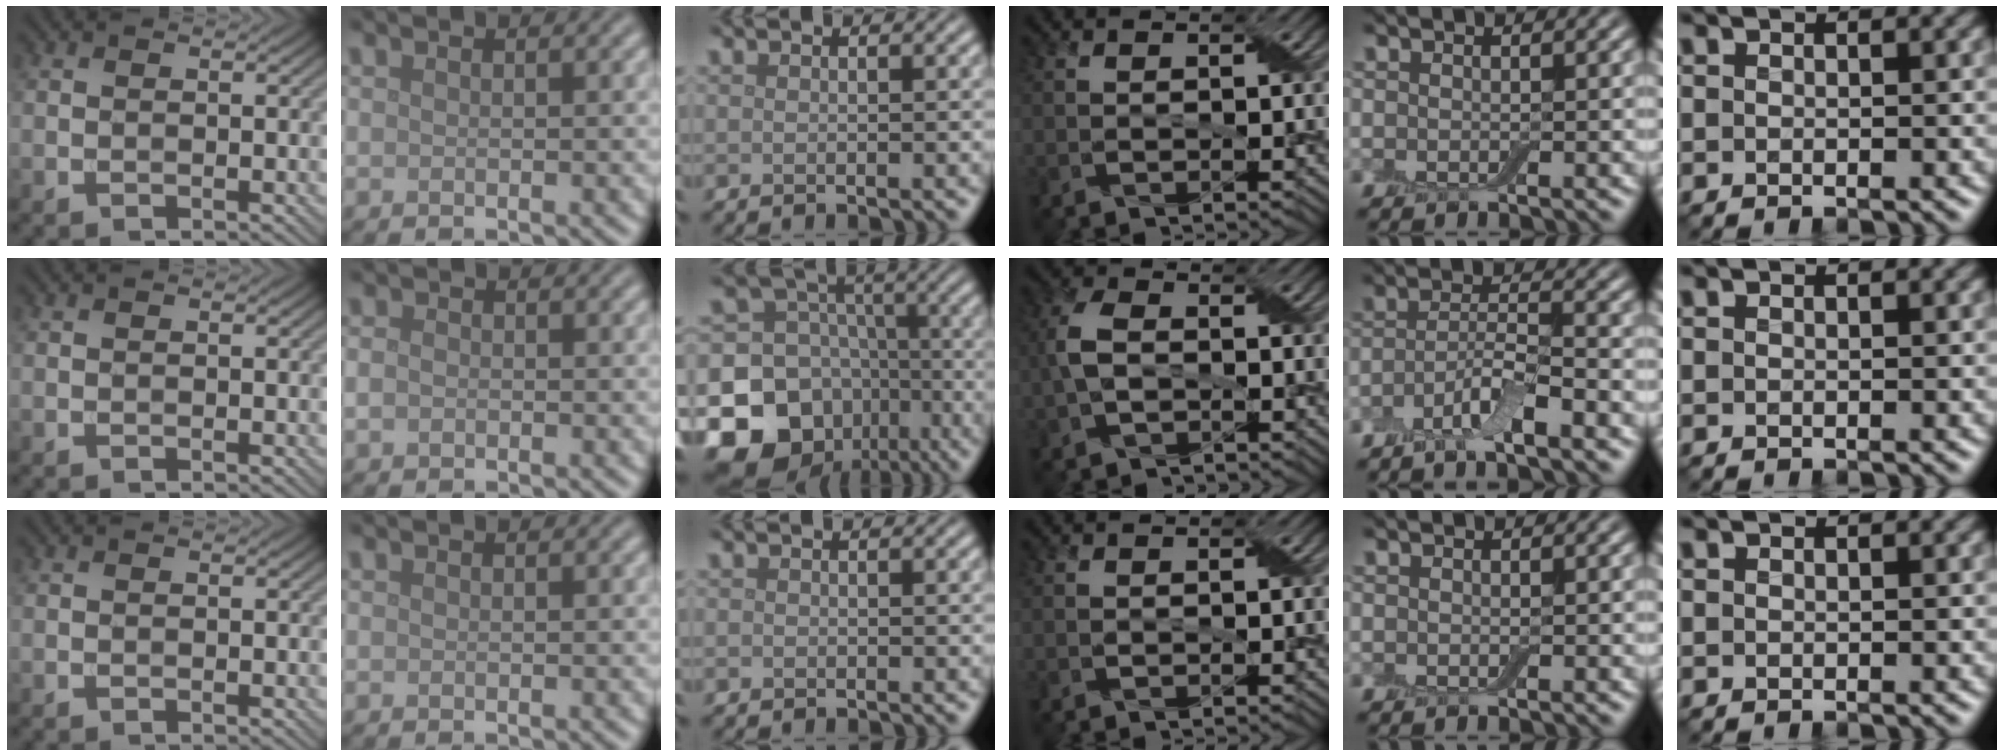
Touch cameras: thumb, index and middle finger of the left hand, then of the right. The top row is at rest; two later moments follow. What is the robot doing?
{"motion": "fold", "object": "cloth"}